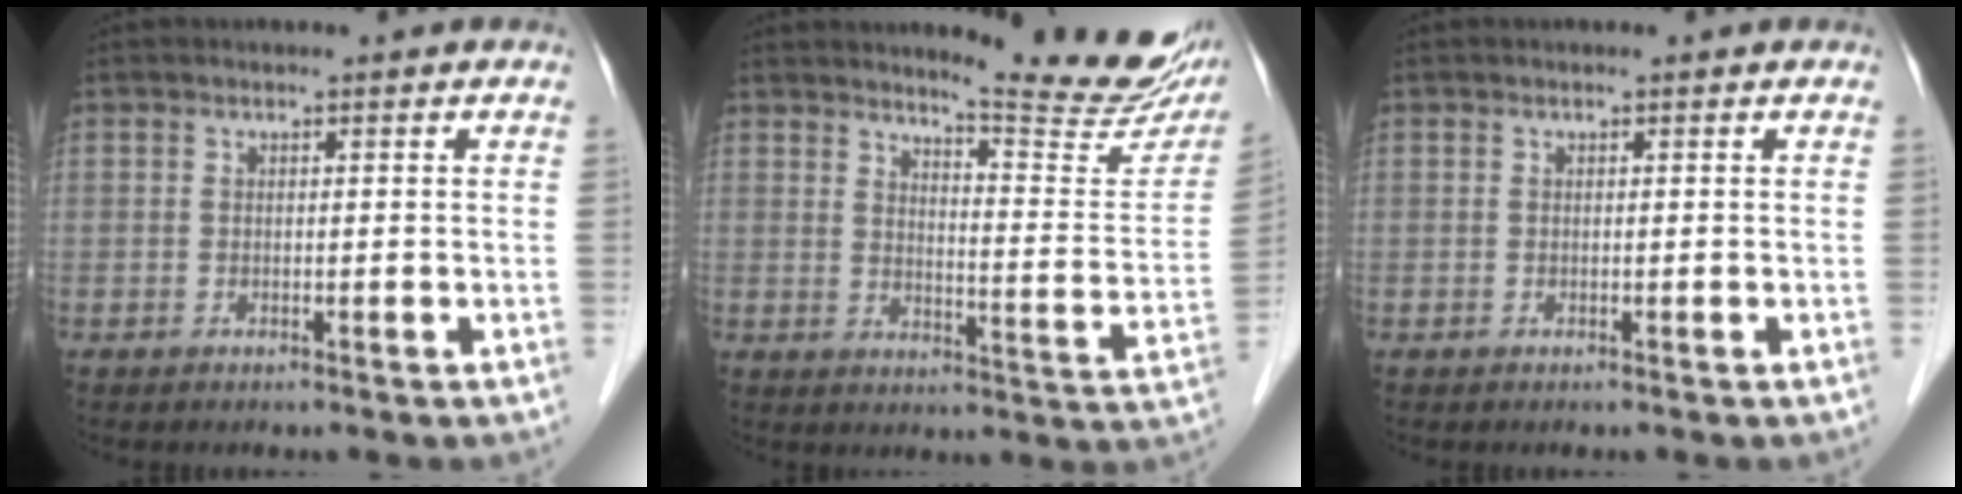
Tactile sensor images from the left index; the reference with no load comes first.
{"total": 15.6, "force": [14.1, 0.9, 6.6], "torque": [-0.083, -0.076, 0.165]}
{"total": 0.0}